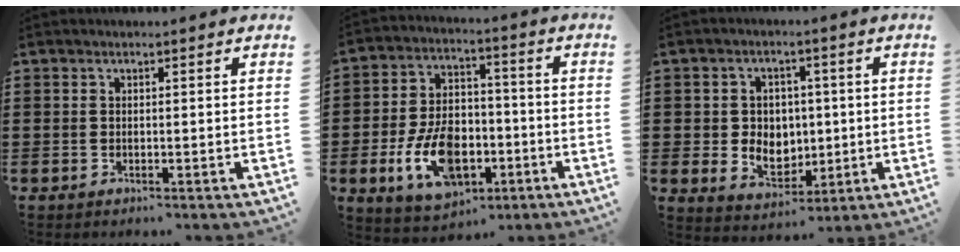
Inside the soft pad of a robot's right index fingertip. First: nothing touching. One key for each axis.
{"total": 11.5, "fx": -3.6, "fy": 7.3, "fz": 8.2, "tx": -0.174, "ty": 0.005, "tz": -0.065}
{"total": 5.4, "fx": 0.4, "fy": 5.0, "fz": 2.0, "tx": -0.043, "ty": 0.009, "tz": 0.005}